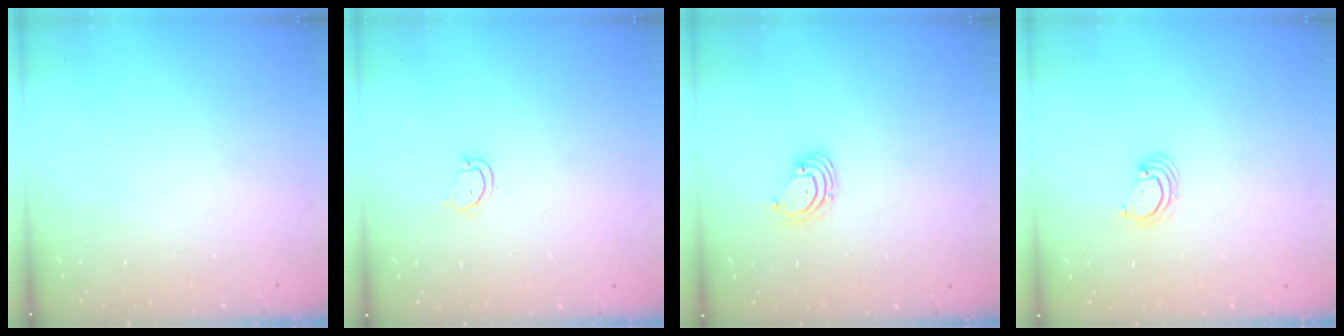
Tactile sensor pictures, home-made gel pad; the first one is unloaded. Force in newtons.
{"total": 2.7, "press": 2.6, "slide": 0.3}
{"total": 1.8, "press": 1.8, "slide": 0.2}
{"total": 2.5, "press": 2.5, "slide": 0.3}